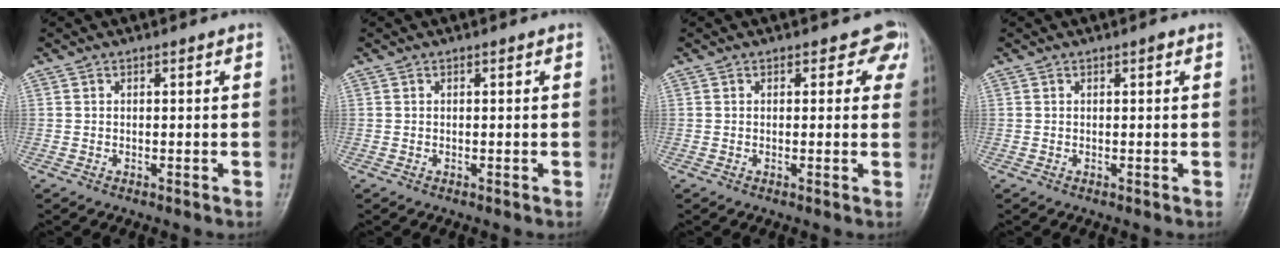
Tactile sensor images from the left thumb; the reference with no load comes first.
{"total": 0.0}
{"total": 3.4, "force": [2.2, 2.4, 1.0], "torque": [0.024, -0.009, 0.009]}
{"total": 0.6, "force": [0.4, 0.2, 0.5], "torque": [-0.007, 0.000, 0.003]}